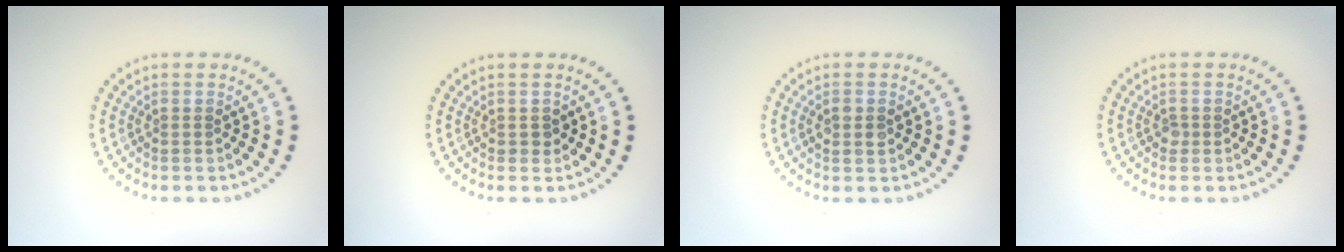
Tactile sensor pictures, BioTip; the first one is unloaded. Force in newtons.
{"total": 0.7, "press": 0.7, "slide": 0.0}
{"total": 1.4, "press": 1.4, "slide": 0.2}
{"total": 0.7, "press": 0.5, "slide": 0.5}